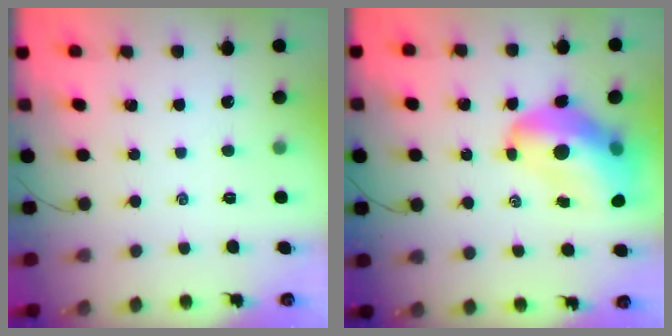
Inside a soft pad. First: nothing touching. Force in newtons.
{"total": 16.7, "press": 16.1, "slide": 4.6}